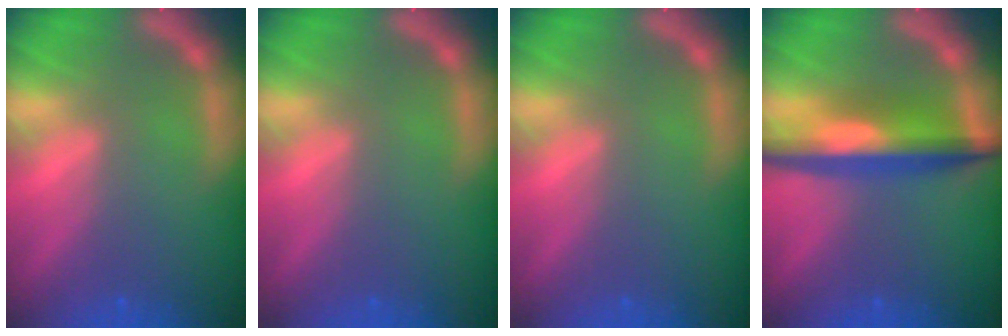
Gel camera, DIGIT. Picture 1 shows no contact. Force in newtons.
{"total": 0.0}
{"total": 0.0}
{"total": 7.1}